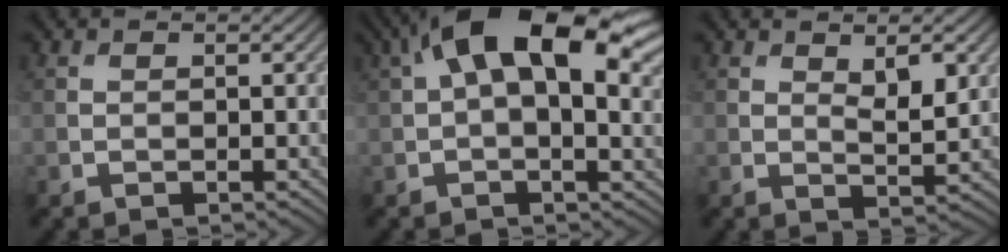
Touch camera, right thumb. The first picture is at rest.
{"total": 16.1, "force": [5.8, 7.8, 12.9], "torque": [-0.219, 0.020, 0.094]}
{"total": 3.7, "force": [1.6, 1.4, 3.1], "torque": [-0.062, -0.008, 0.033]}